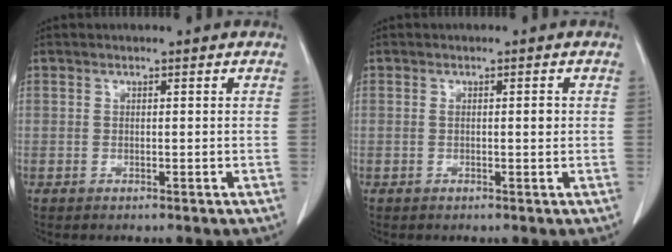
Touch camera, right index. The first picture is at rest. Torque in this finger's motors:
{"motor_torque": [0.18, -0.05, 0.00, 0.02]}